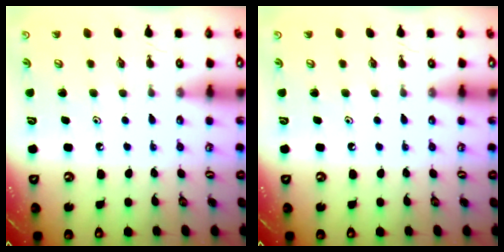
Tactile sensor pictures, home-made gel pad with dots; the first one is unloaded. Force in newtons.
{"total": 0.0}